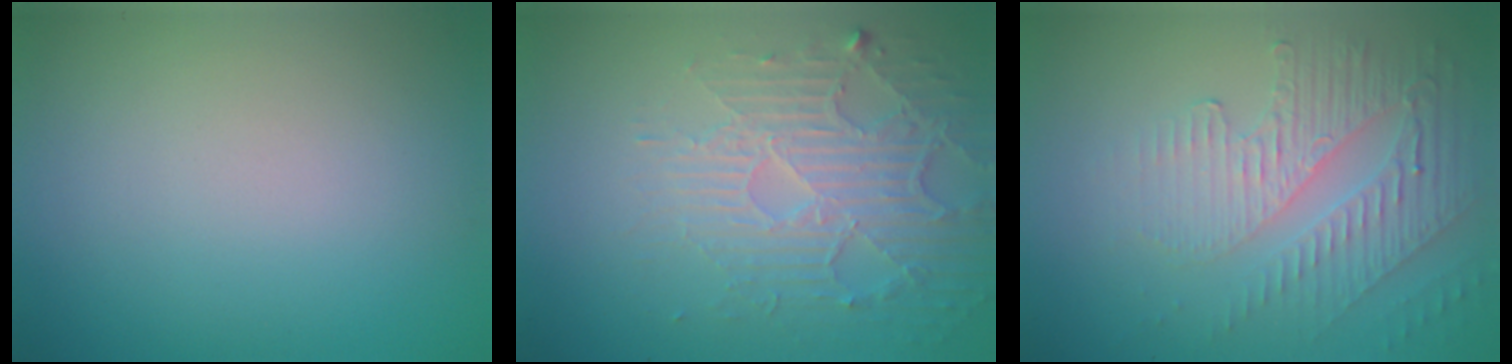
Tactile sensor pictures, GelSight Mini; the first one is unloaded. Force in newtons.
{"total": 5.4, "press": 3.6, "slide": 4.0}
{"total": 5.8, "press": 3.3, "slide": 4.7}